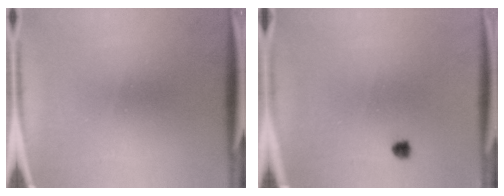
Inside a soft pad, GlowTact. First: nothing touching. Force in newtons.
{"total": 1.2}